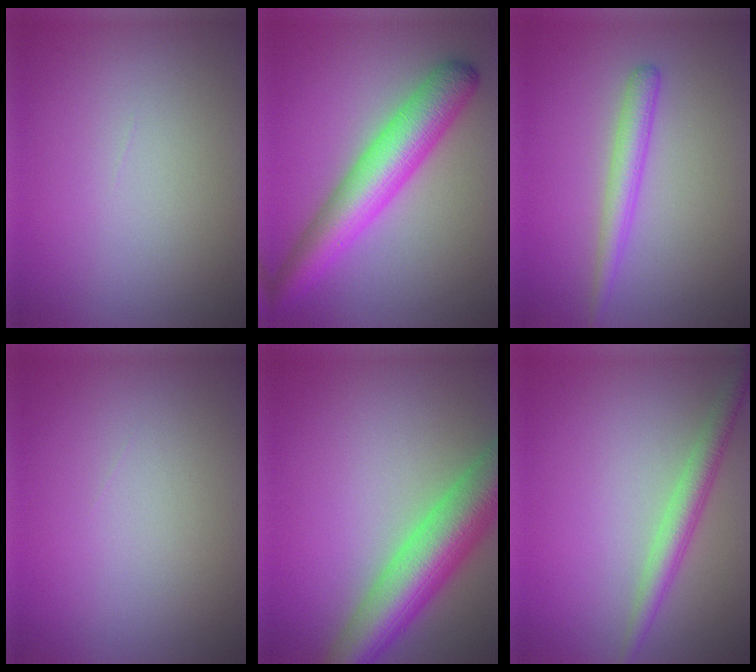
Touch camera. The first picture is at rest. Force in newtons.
{"total": 7.1, "press": 7.1, "slide": 0.2}
{"total": 2.4, "press": 2.4, "slide": 0.2}
{"total": 0.0}
{"total": 8.9, "press": 8.9, "slide": 0.4}
{"total": 2.8, "press": 2.8, "slide": 0.1}